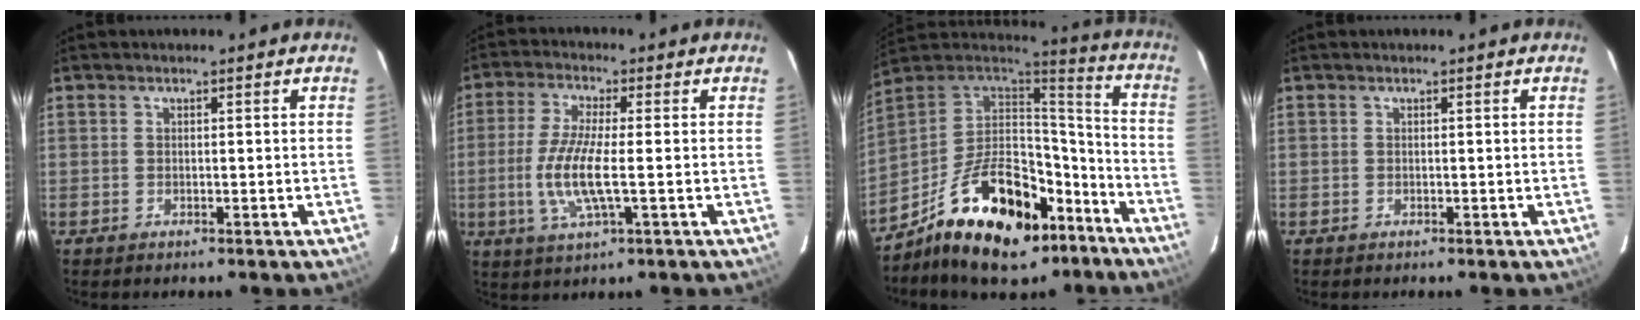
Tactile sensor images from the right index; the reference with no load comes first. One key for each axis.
{"total": 9.5, "fx": -1.6, "fy": 1.7, "fz": 9.2, "tx": -0.192, "ty": -0.010, "tz": -0.033}
{"total": 22.8, "fx": -13.1, "fy": 11.5, "fz": 14.6, "tx": -0.271, "ty": 0.026, "tz": -0.197}
{"total": 0.0}